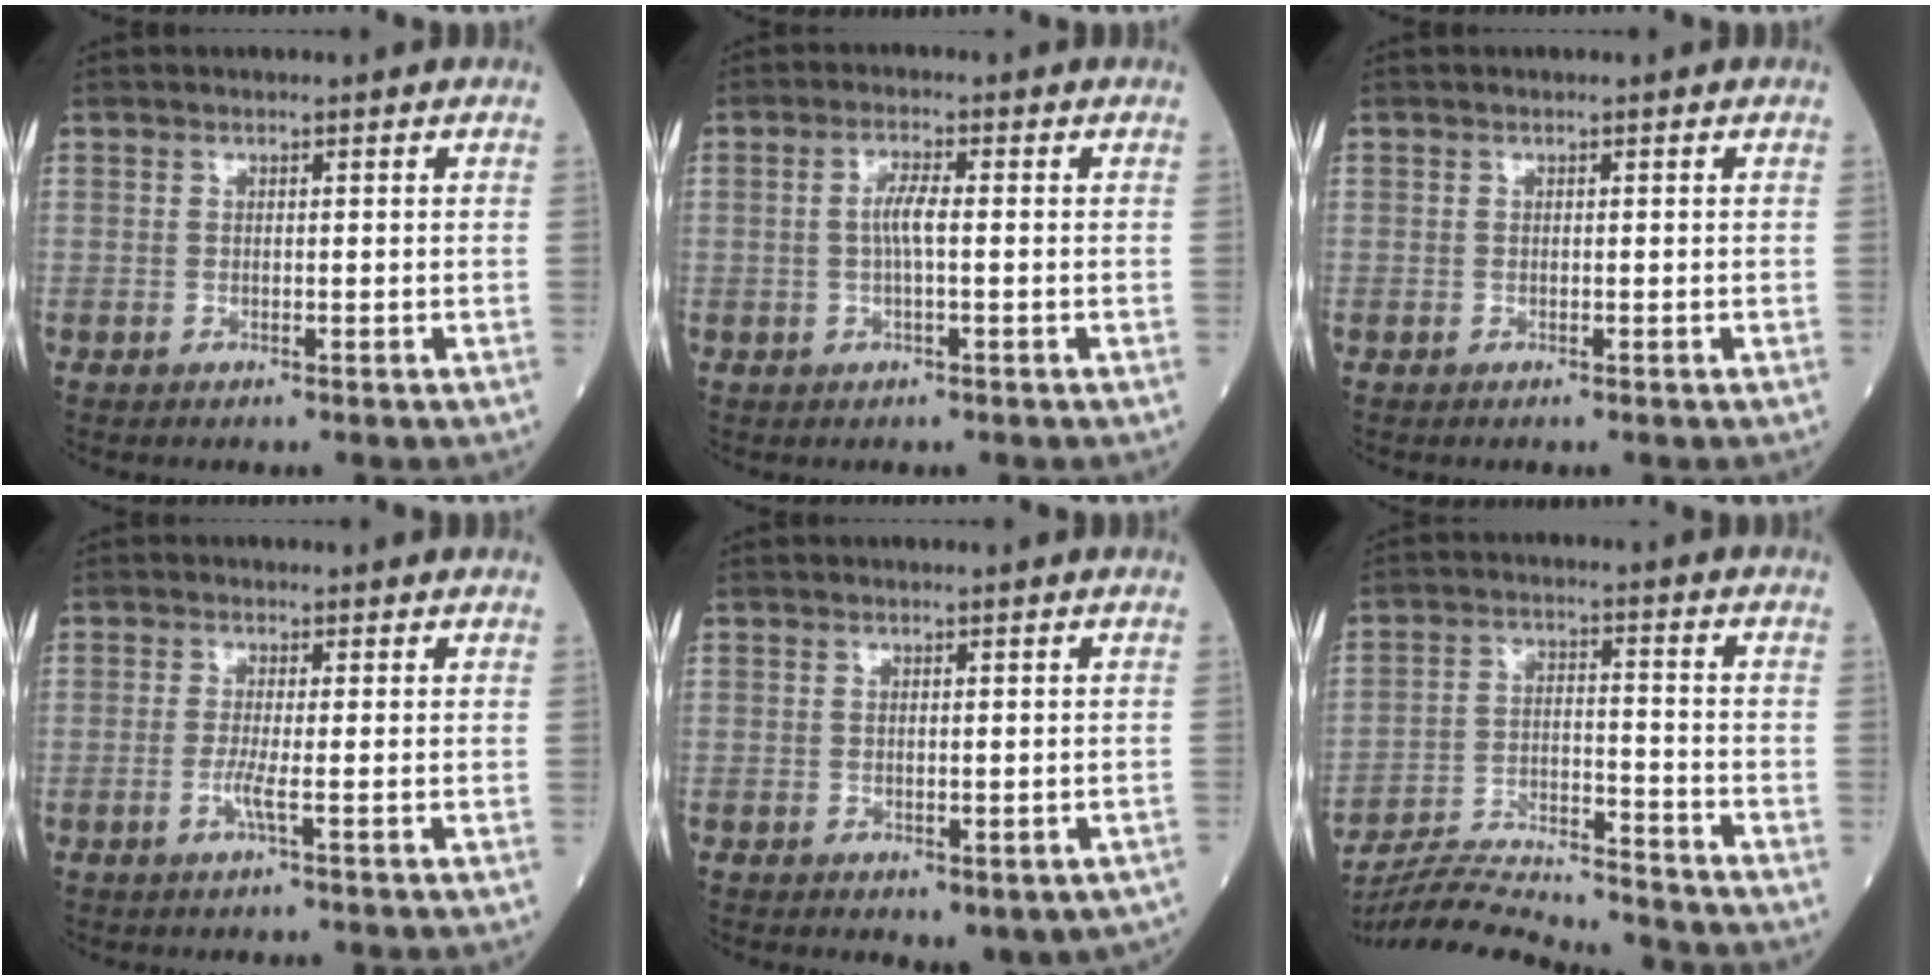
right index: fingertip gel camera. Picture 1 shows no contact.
{"total": 3.2, "force": [-0.1, 0.3, 3.2], "torque": [-0.066, 0.003, -0.003]}
{"total": 0.0}
{"total": 1.9, "force": [-0.7, -0.5, 1.7], "torque": [-0.040, -0.003, -0.016]}
{"total": 4.7, "force": [-2.6, 2.4, 3.2], "torque": [-0.023, 0.003, -0.028]}
{"total": 16.8, "force": [-16.2, 0.3, 4.3], "torque": [-0.086, -0.005, -0.257]}